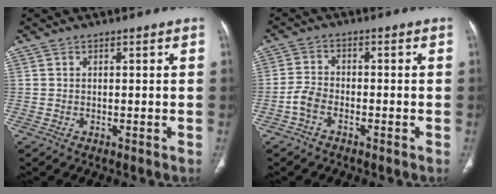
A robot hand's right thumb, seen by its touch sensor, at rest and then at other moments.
{"total": 3.6, "force": [-2.0, 2.0, 2.2], "torque": [-0.047, 0.016, -0.043]}